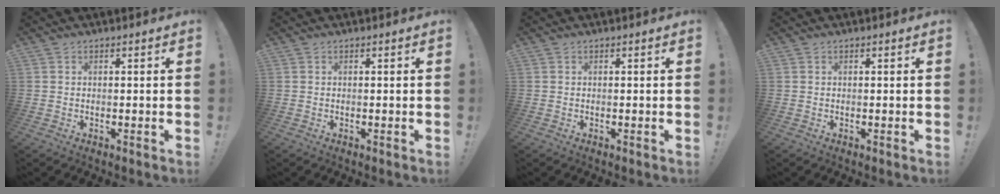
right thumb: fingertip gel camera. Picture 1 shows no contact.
{"total": 0.0}
{"total": 0.0}
{"total": 0.0}